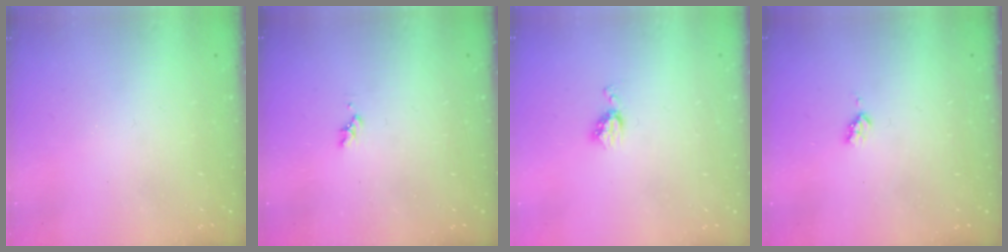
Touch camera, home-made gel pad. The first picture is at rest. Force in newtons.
{"total": 1.6, "press": 1.6, "slide": 0.3}
{"total": 4.6, "press": 4.6, "slide": 0.4}
{"total": 2.9, "press": 2.9, "slide": 0.5}